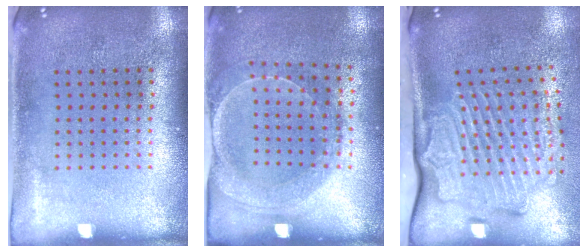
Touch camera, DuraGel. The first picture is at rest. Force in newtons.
{"total": 1.5, "press": 1.5, "slide": 0.3}
{"total": 3.1, "press": 2.2, "slide": 2.2}